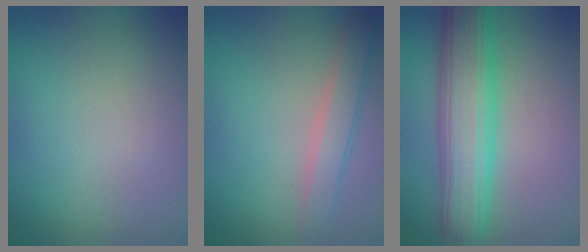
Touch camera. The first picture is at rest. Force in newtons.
{"total": 2.5, "press": 2.4, "slide": 0.1}
{"total": 8.3, "press": 8.3, "slide": 0.2}